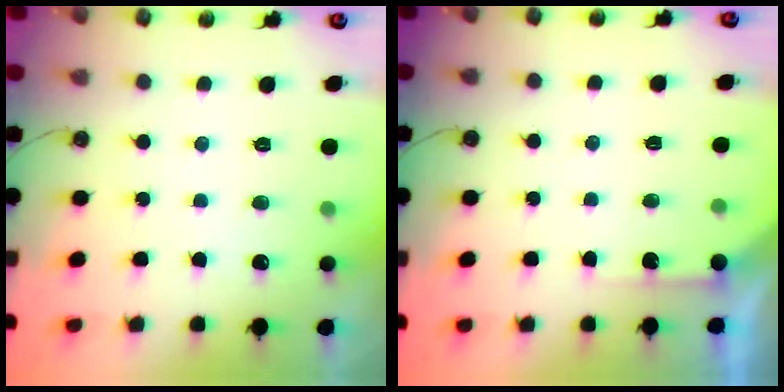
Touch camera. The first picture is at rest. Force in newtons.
{"total": 3.3, "press": 3.3, "slide": 0.5}